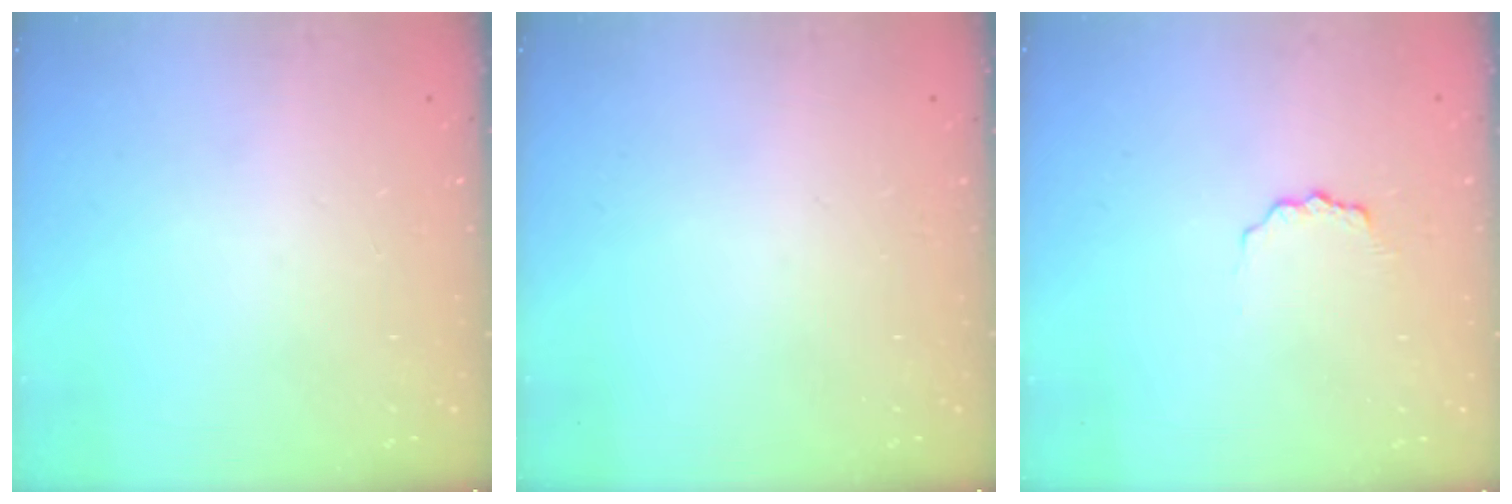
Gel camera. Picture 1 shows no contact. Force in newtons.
{"total": 0.0}
{"total": 3.0, "press": 3.0, "slide": 0.3}